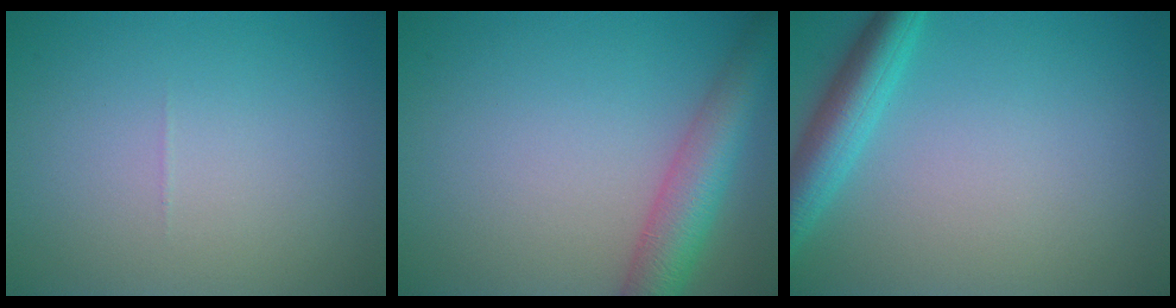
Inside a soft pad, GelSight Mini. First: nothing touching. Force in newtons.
{"total": 5.3, "press": 5.3, "slide": 0.2}
{"total": 4.1, "press": 4.1, "slide": 0.2}